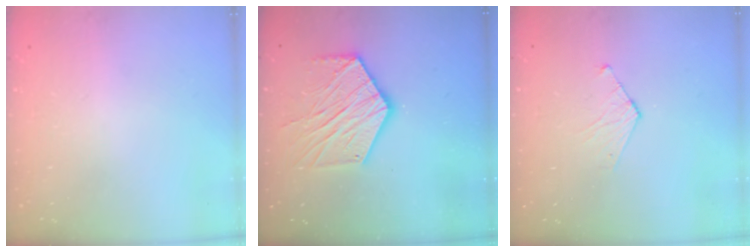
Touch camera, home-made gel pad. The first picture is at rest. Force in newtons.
{"total": 14.7, "press": 14.6, "slide": 1.2}
{"total": 3.8, "press": 3.8, "slide": 0.3}